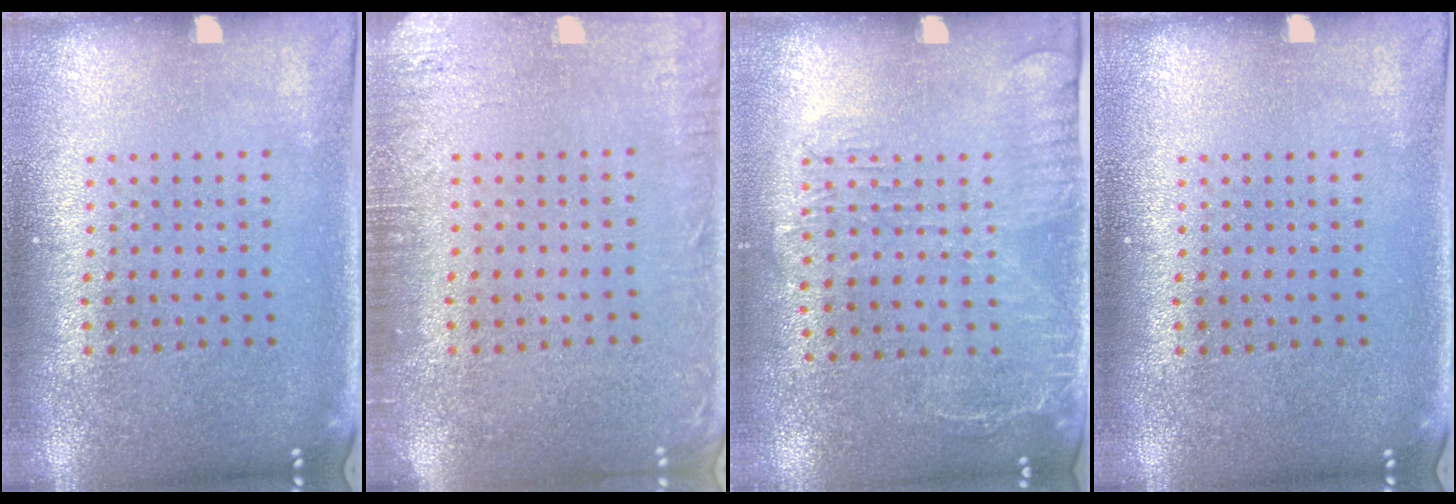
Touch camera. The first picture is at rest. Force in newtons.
{"total": 2.5, "press": 2.5, "slide": 0.3}
{"total": 1.6, "press": 1.2, "slide": 1.0}
{"total": 0.0}